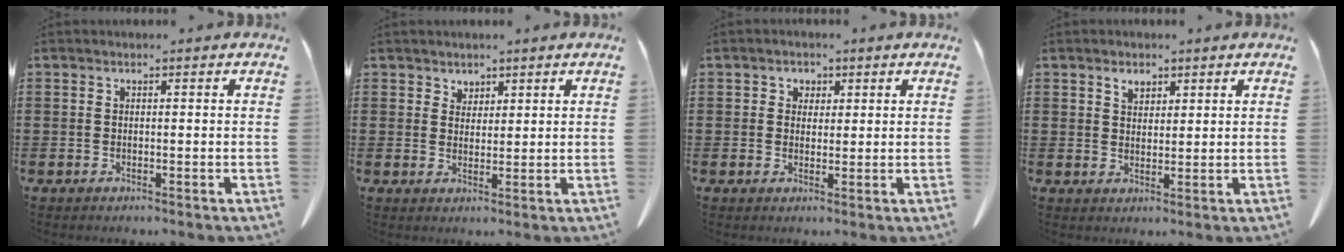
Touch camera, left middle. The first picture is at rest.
{"total": 2.2, "force": [1.9, 1.2, 0.1], "torque": [-0.008, 0.004, 0.038]}
{"total": 1.8, "force": [0.9, 1.5, 0.3], "torque": [-0.013, 0.008, 0.015]}
{"total": 2.4, "force": [1.8, 1.3, 1.0], "torque": [-0.016, -0.002, 0.032]}